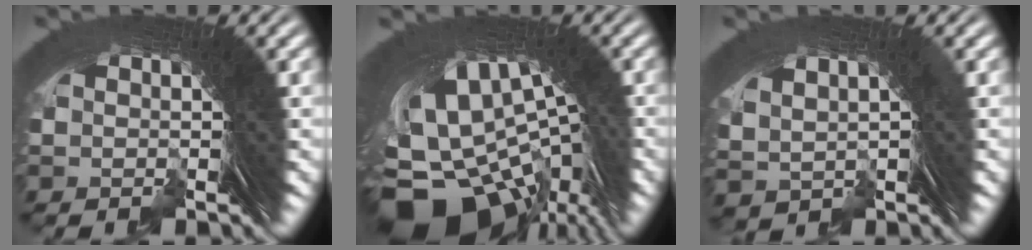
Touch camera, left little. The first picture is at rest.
{"total": 10.6, "force": [-1.4, 6.7, 8.2], "torque": [-0.156, 0.014, -0.025]}
{"total": 1.3, "force": [1.2, -0.5, 0.3], "torque": [-0.003, -0.003, 0.025]}